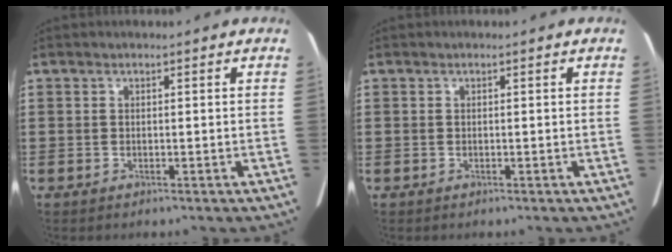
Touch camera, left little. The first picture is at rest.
{"total": 0.0}